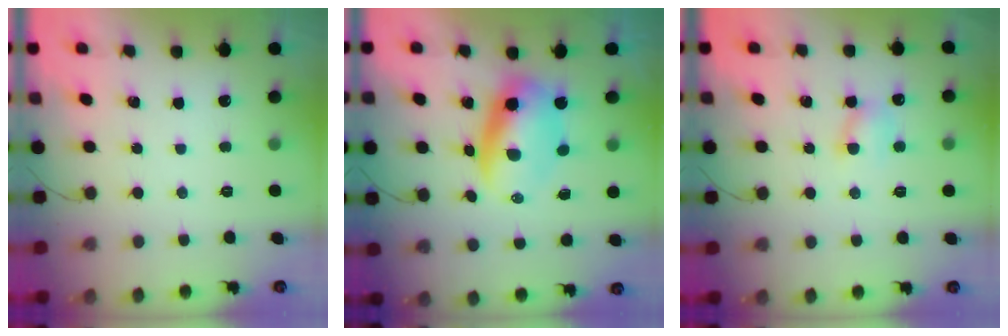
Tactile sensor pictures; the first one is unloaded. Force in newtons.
{"total": 9.3, "press": 9.0, "slide": 2.3}
{"total": 5.7, "press": 5.7, "slide": 0.7}